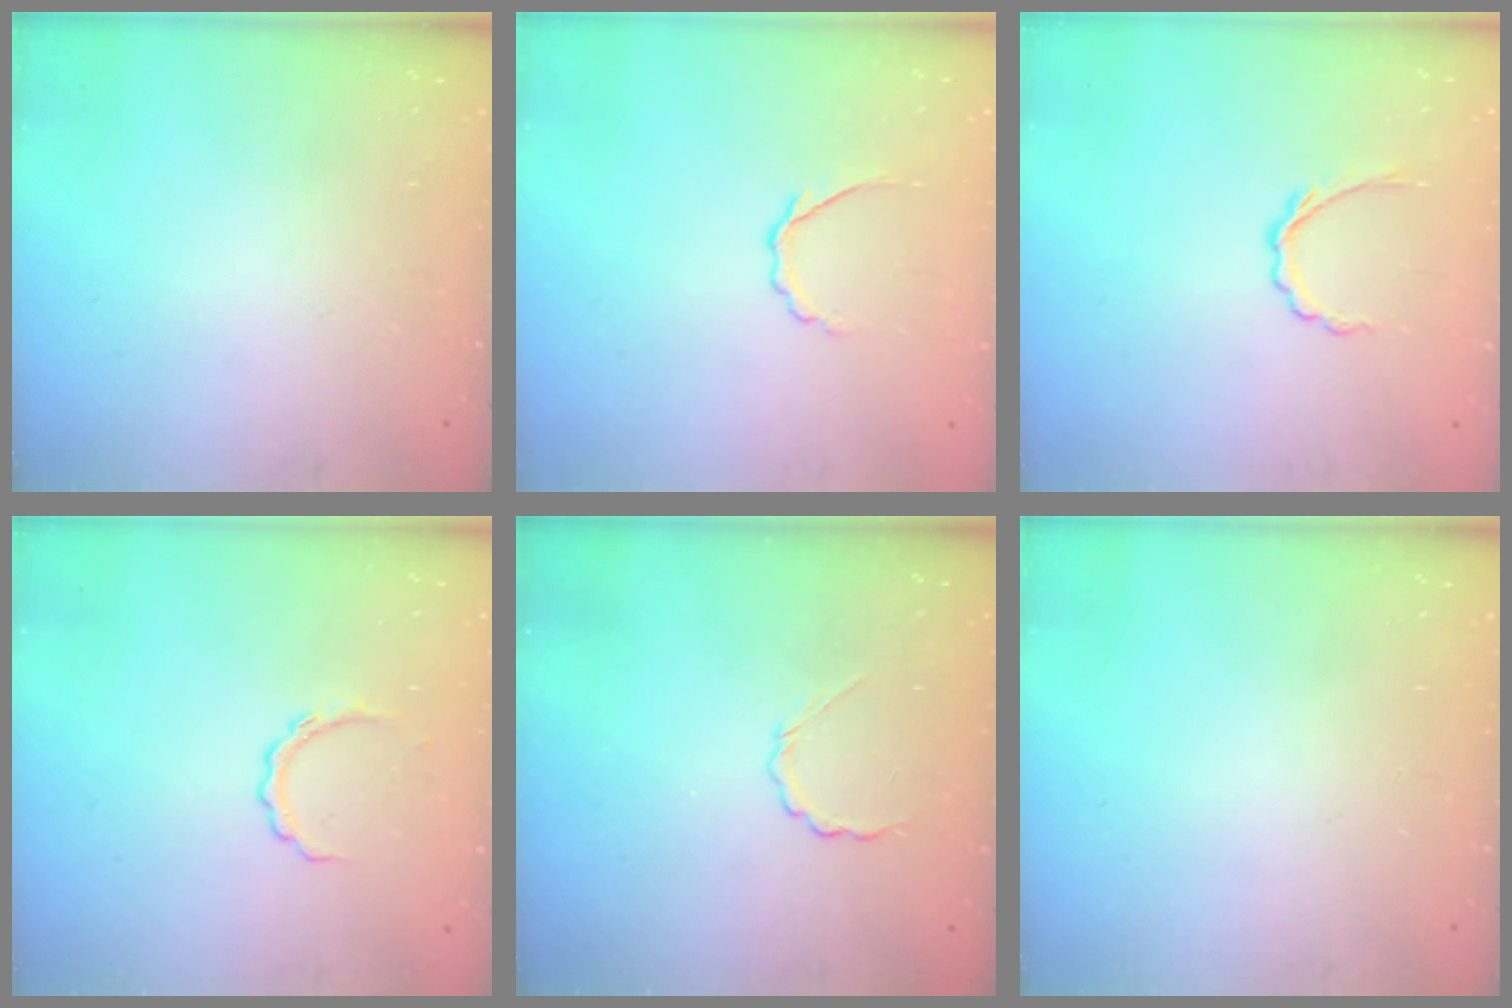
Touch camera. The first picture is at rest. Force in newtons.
{"total": 2.8, "press": 2.7, "slide": 0.9}
{"total": 3.9, "press": 3.7, "slide": 1.2}
{"total": 4.4, "press": 4.4, "slide": 0.2}
{"total": 4.0, "press": 3.8, "slide": 1.1}
{"total": 0.0}